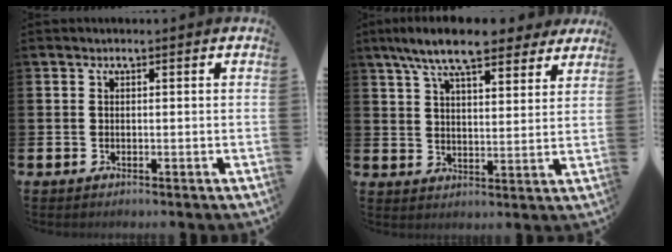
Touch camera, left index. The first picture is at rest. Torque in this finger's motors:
{"motor_torque": [1.28, -0.85, 1.05, 0.21]}